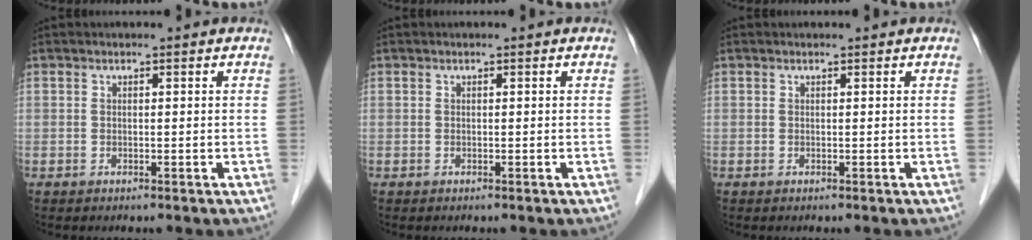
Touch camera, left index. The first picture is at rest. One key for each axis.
{"total": 0.0}
{"total": 0.0}